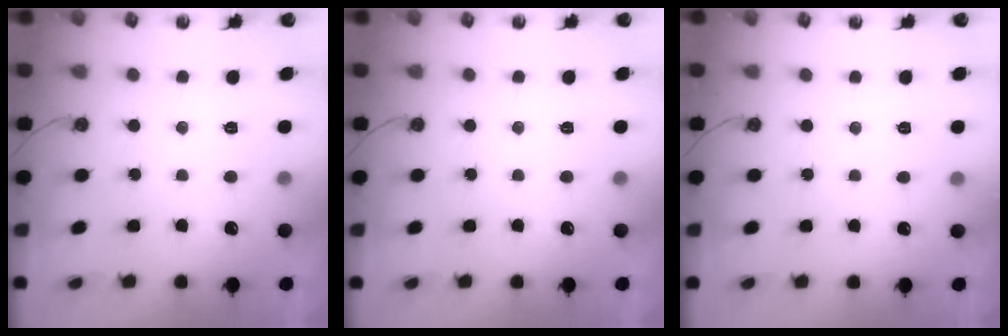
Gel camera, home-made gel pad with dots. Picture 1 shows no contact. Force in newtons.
{"total": 0.0}
{"total": 3.2, "press": 3.2, "slide": 0.5}